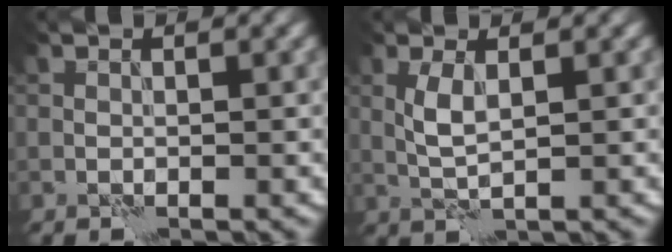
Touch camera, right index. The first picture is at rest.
{"total": 2.3, "force": [0.5, 0.6, 2.2], "torque": [-0.052, 0.004, 0.010]}